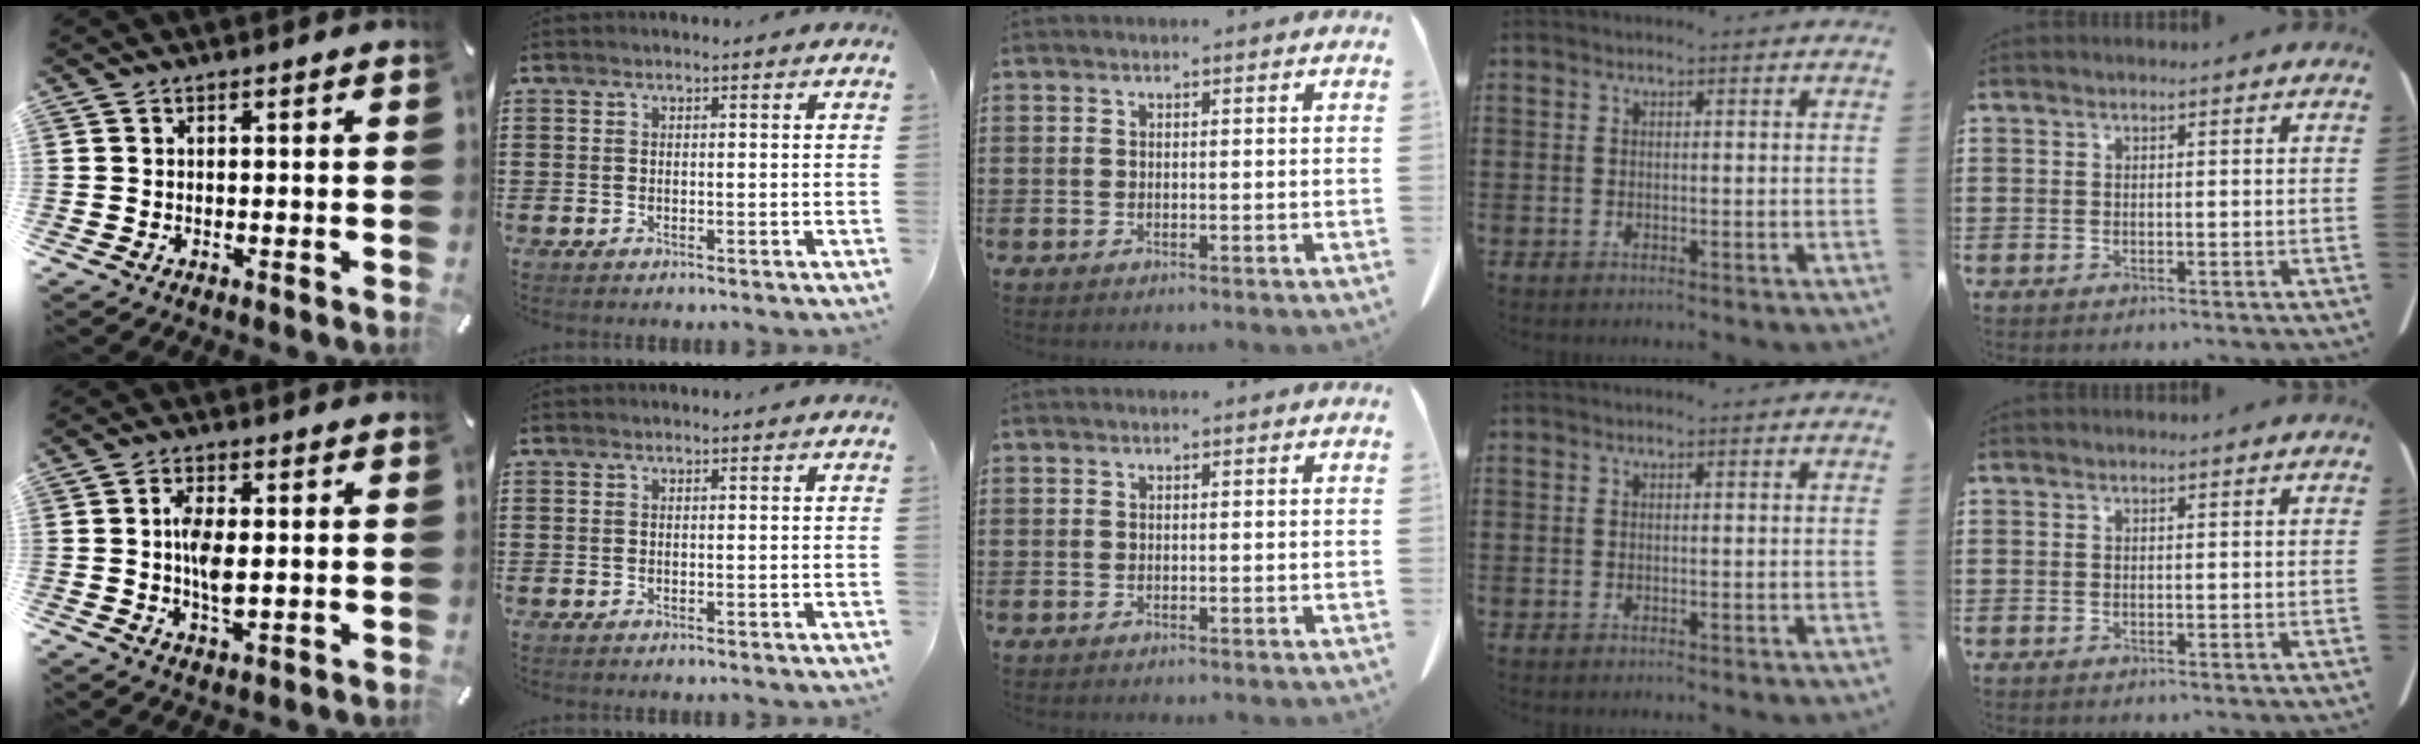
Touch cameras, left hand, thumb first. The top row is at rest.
{"thumb": {"total": 6.3, "force": [0.1, 3.0, 5.5], "torque": [-0.118, -0.003, -0.005]}}